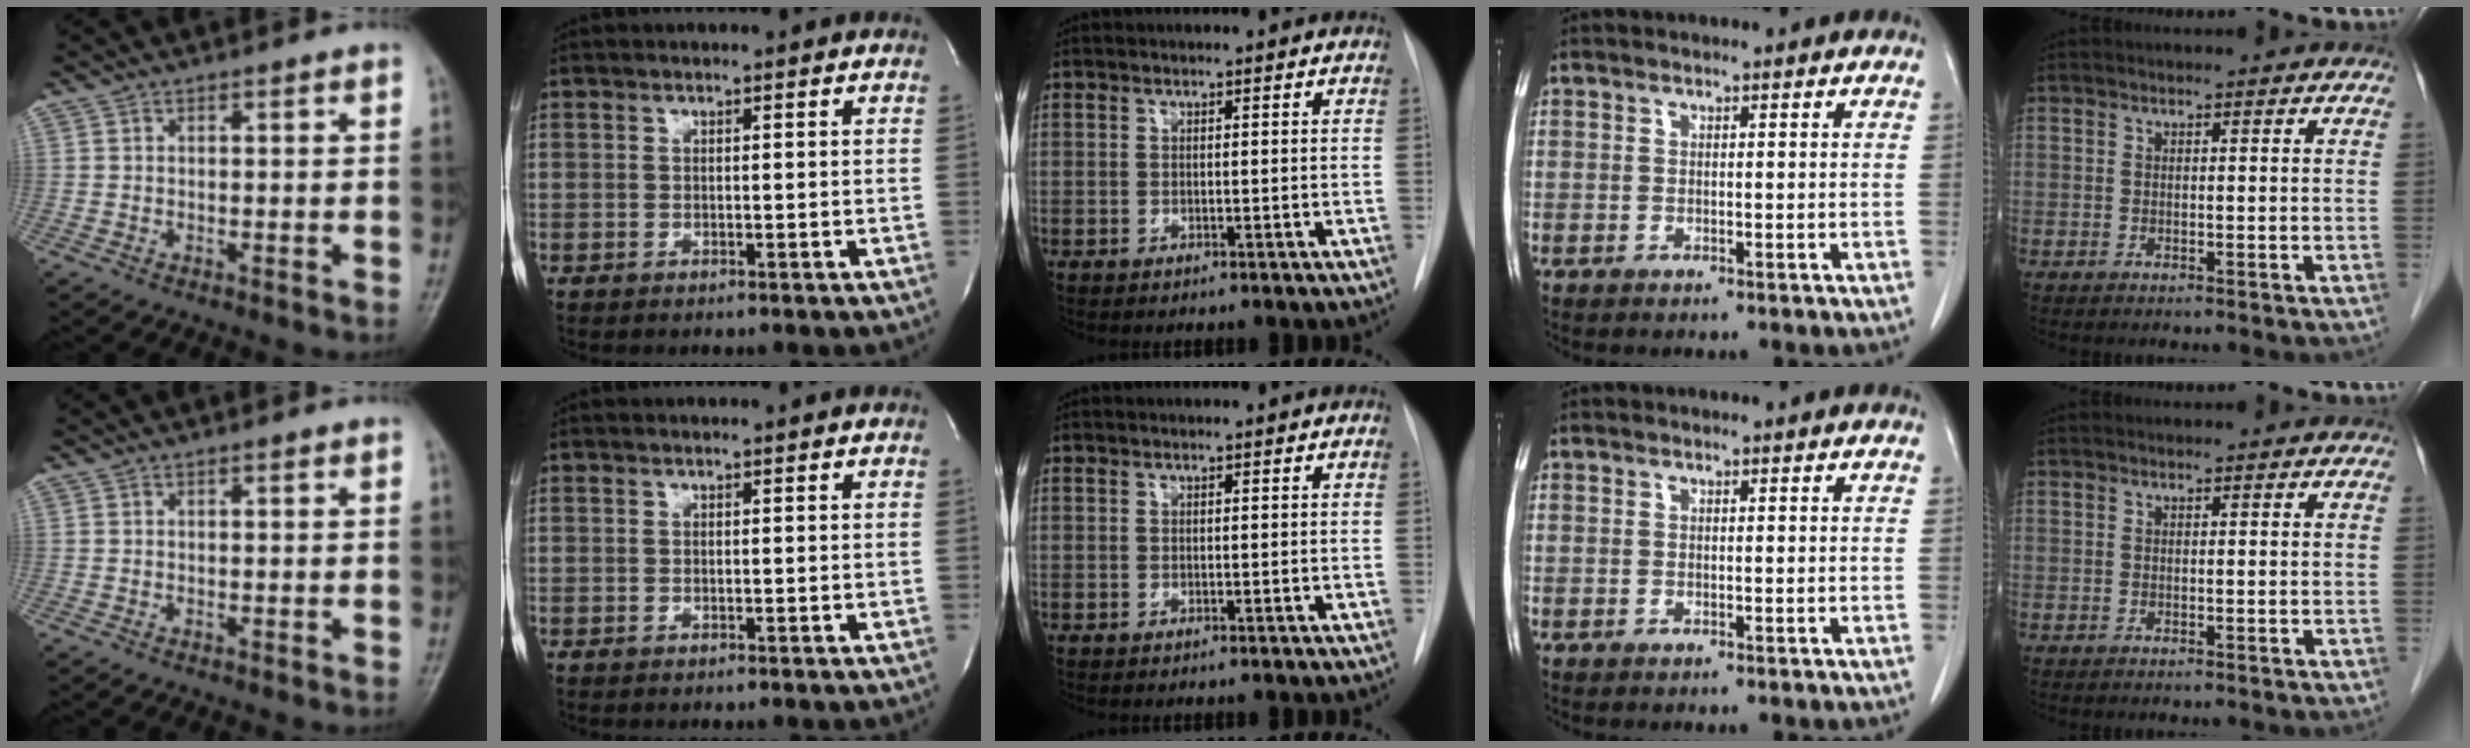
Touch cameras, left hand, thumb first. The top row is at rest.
{}